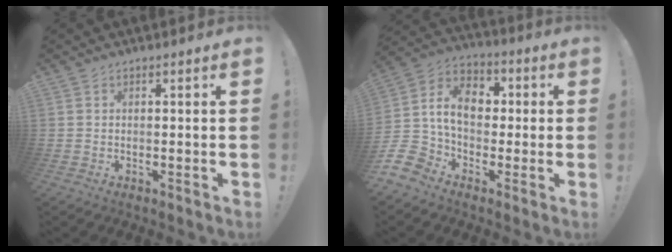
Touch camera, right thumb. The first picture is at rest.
{"total": 14.3, "force": [-0.1, 11.3, 8.7], "torque": [-0.166, 0.013, 0.004]}